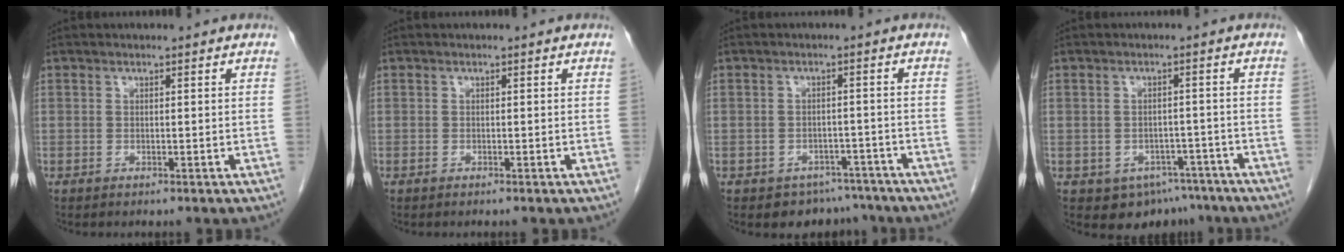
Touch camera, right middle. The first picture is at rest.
{"total": 0.0}
{"total": 5.3, "force": [-4.3, 3.2, -0.1], "torque": [0.018, 0.015, -0.055]}
{"total": 6.5, "force": [-4.2, 4.6, 1.6], "torque": [-0.009, 0.011, -0.051]}